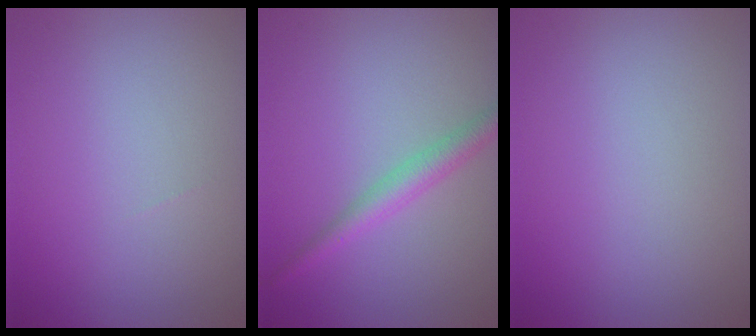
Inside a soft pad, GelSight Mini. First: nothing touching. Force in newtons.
{"total": 2.6, "press": 2.5, "slide": 0.1}
{"total": 0.0}